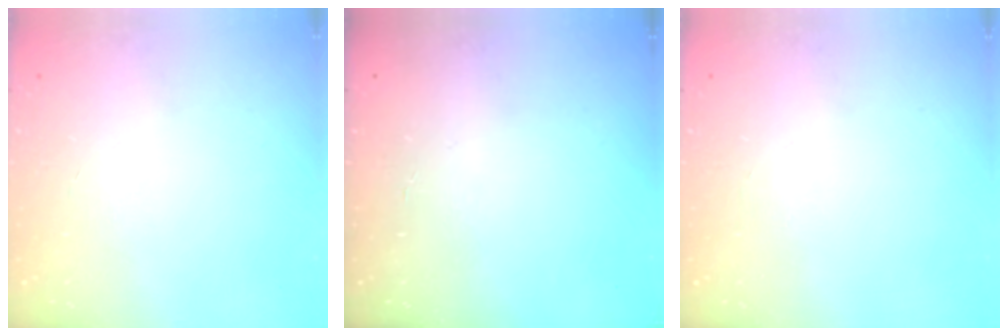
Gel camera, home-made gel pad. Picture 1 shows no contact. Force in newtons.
{"total": 2.5, "press": 2.5, "slide": 0.3}
{"total": 0.0}